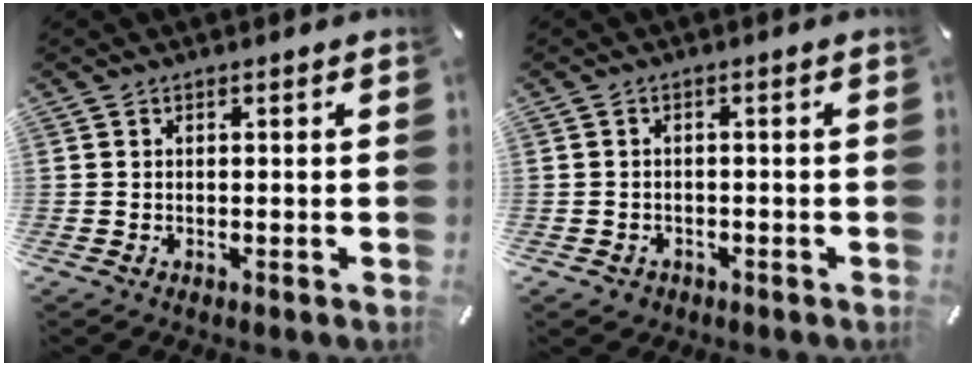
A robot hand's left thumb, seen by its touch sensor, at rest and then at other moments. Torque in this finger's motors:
{"motor_torque": [0.39, 0.29, 0.12, 0.08, 0.02]}